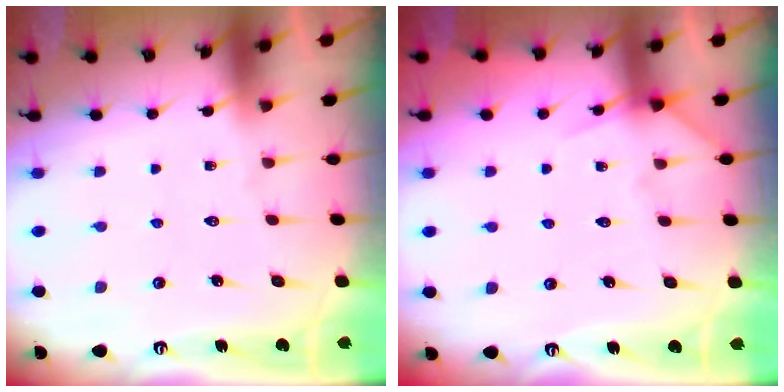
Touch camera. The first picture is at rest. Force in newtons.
{"total": 6.9, "press": 6.8, "slide": 0.9}